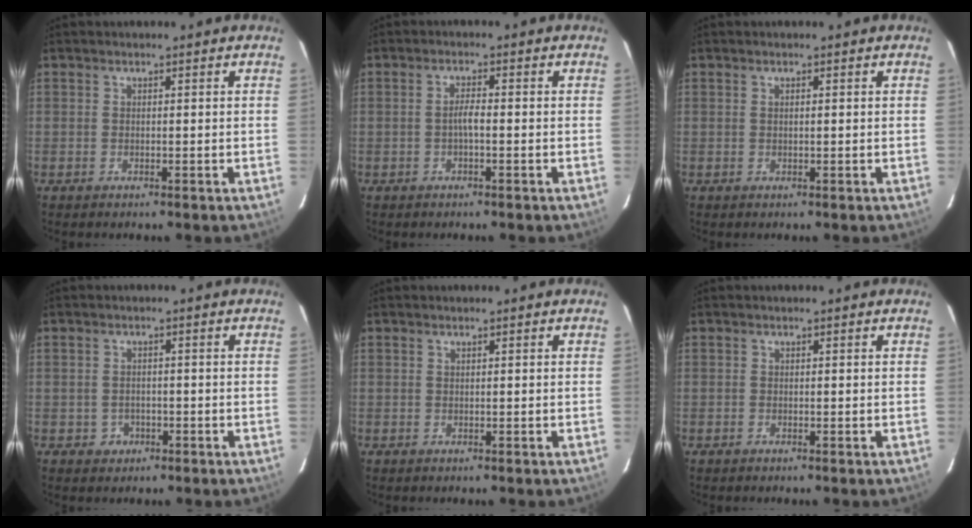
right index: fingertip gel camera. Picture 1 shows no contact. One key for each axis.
{"total": 2.0, "fx": -0.6, "fy": 0.3, "fz": 1.9, "tx": -0.038, "ty": 0.005, "tz": -0.013}
{"total": 0.5, "fx": 0.2, "fy": 0.1, "fz": 0.5, "tx": -0.010, "ty": 0.002, "tz": 0.004}
{"total": 2.6, "fx": -1.0, "fy": 2.3, "fz": 0.4, "tx": -0.013, "ty": 0.004, "tz": -0.010}
{"total": 0.0}
{"total": 0.0}